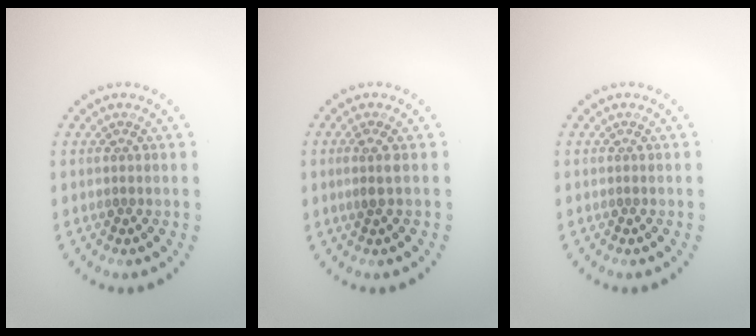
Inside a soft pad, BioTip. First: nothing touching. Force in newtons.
{"total": 1.4, "press": 1.1, "slide": 0.8}
{"total": 0.0}